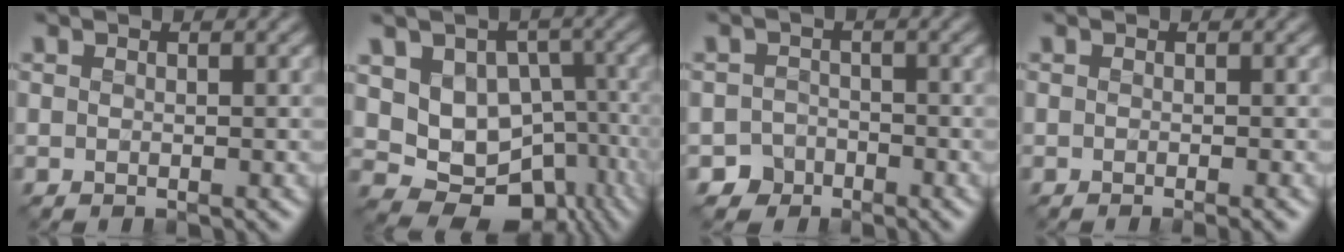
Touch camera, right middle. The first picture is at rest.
{"total": 10.1, "force": [-1.2, 7.9, 6.2], "torque": [-0.082, -0.011, -0.006]}
{"total": 2.6, "force": [-1.9, 1.8, -0.2], "torque": [0.018, 0.004, -0.034]}
{"total": 0.5, "force": [-0.3, -0.2, 0.4], "torque": [-0.008, -0.005, -0.005]}